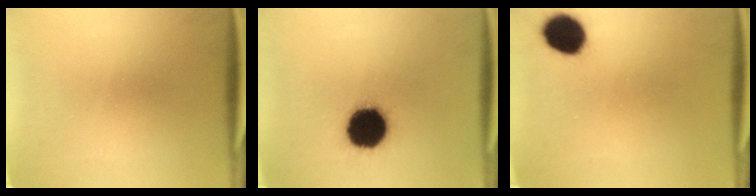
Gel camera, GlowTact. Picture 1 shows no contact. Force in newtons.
{"total": 18.4}
{"total": 9.3}